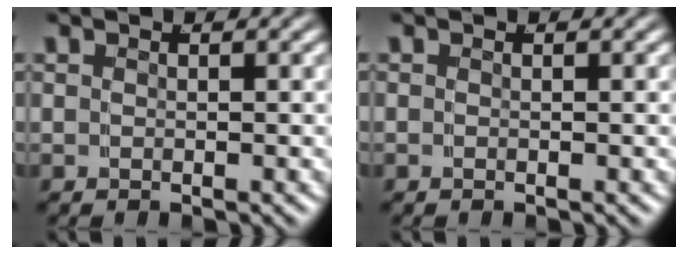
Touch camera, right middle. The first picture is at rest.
{"total": 0.0}